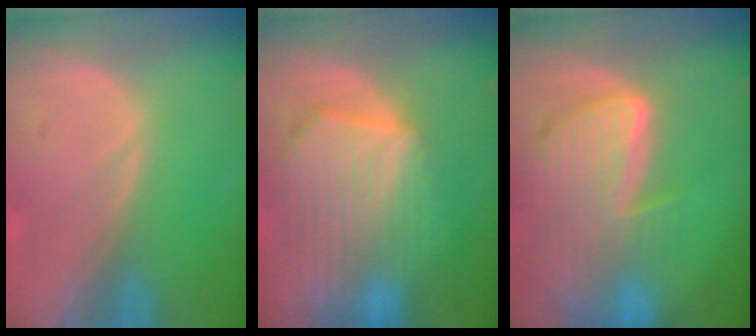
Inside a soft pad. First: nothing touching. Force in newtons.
{"total": 10.4, "press": 9.1, "slide": 5.1}
{"total": 9.8, "press": 8.2, "slide": 5.2}